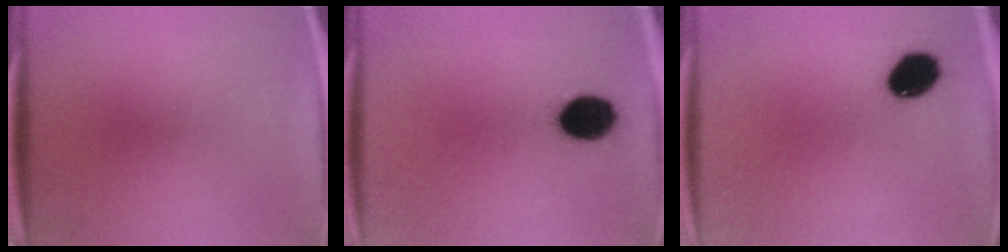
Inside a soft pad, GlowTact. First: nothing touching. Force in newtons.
{"total": 10.7}
{"total": 9.5}